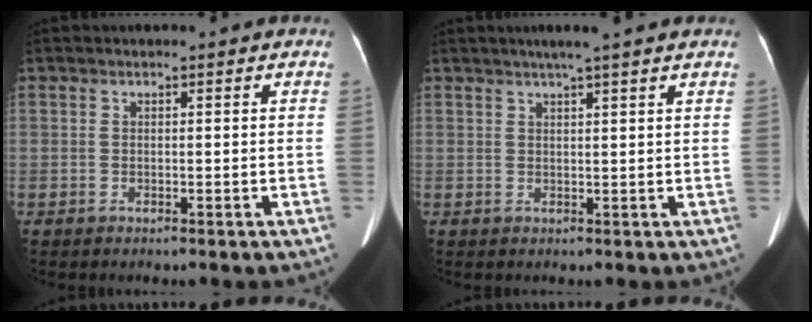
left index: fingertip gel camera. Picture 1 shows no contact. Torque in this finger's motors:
{"motor_torque": [-0.31, -0.93, 0.06, -0.01]}